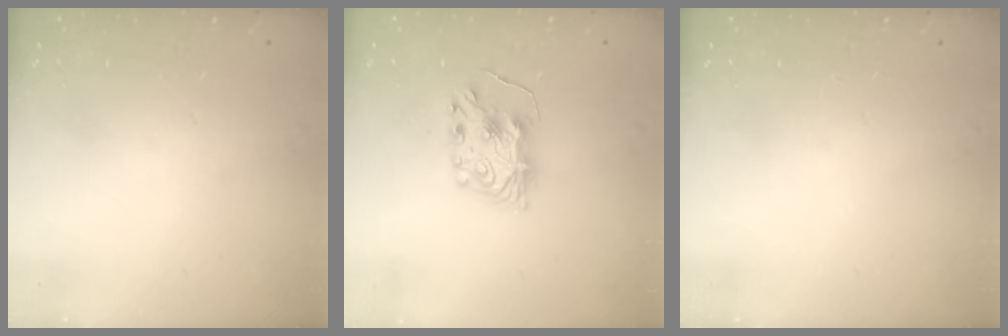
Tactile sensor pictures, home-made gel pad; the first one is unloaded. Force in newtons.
{"total": 7.8, "press": 7.8, "slide": 0.2}
{"total": 0.0}